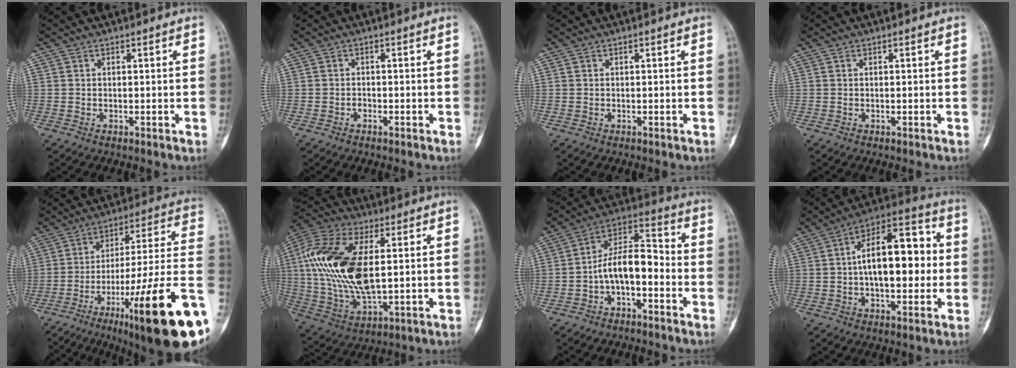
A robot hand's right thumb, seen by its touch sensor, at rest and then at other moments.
{"total": 0.9, "force": [-0.6, 0.5, 0.3], "torque": [-0.006, 0.000, -0.012]}
{"total": 0.0}
{"total": 0.0}
{"total": 27.3, "force": [-9.9, 3.9, 25.1], "torque": [-0.329, 0.040, -0.144]}
{"total": 21.1, "force": [2.8, 10.2, 18.3], "torque": [-0.392, -0.007, 0.050]}
{"total": 10.1, "force": [-3.0, 4.9, 8.2], "torque": [-0.132, 0.056, -0.063]}
{"total": 17.4, "force": [0.8, 8.7, 15.1], "torque": [-0.208, 0.032, 0.005]}